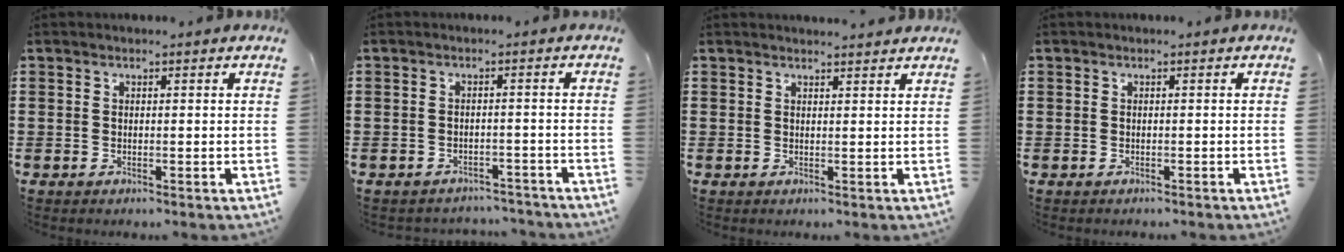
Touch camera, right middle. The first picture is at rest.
{"total": 2.4, "force": [-2.4, 0.1, -0.2], "torque": [-0.006, -0.005, -0.052]}
{"total": 1.3, "force": [1.3, -0.1, 0.2], "torque": [0.003, -0.003, 0.023]}
{"total": 0.6, "force": [-0.5, 0.4, 0.0], "torque": [-0.001, -0.001, -0.010]}